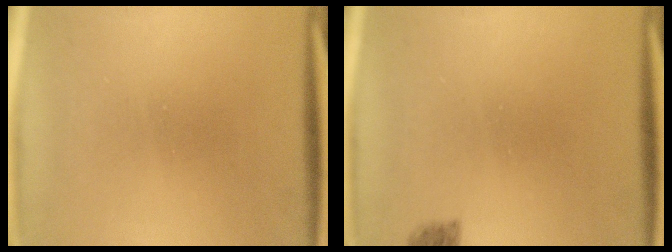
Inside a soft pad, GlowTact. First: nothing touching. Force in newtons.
{"total": 1.8}